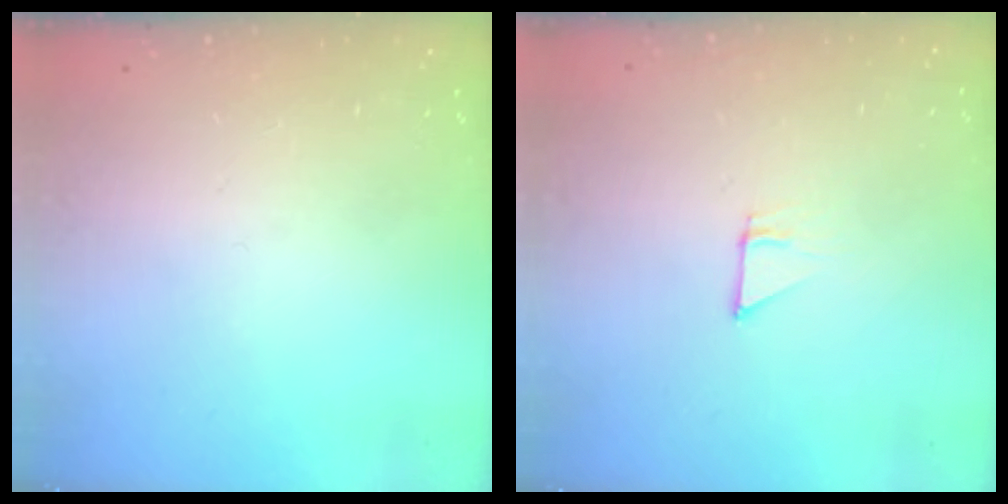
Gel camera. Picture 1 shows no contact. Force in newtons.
{"total": 4.9, "press": 4.9, "slide": 0.3}